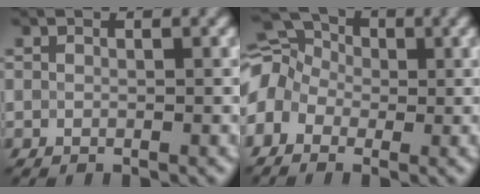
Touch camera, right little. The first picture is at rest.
{"total": 7.3, "force": [-0.1, 5.8, 4.5], "torque": [-0.093, 0.030, -0.041]}